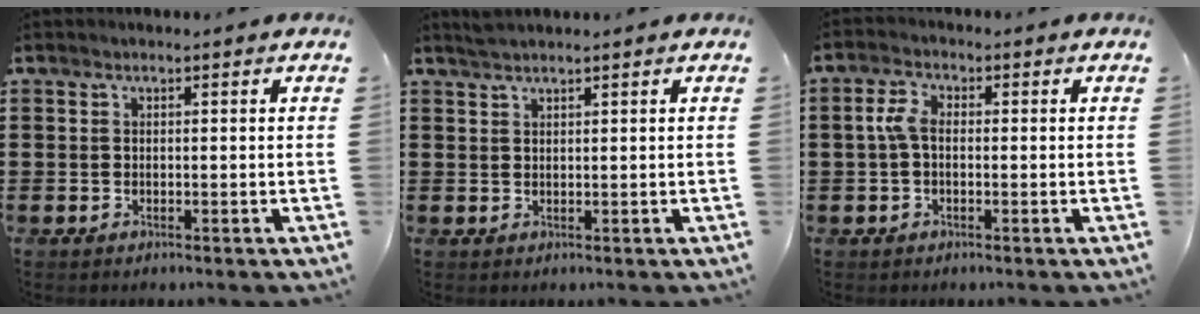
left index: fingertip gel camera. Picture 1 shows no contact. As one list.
[{"total": 1.4, "force": [1.3, 0.1, 0.5], "torque": [-0.011, 0.000, 0.024]}, {"total": 3.9, "force": [-0.2, 2.1, 3.3], "torque": [-0.088, 0.000, -0.010]}]